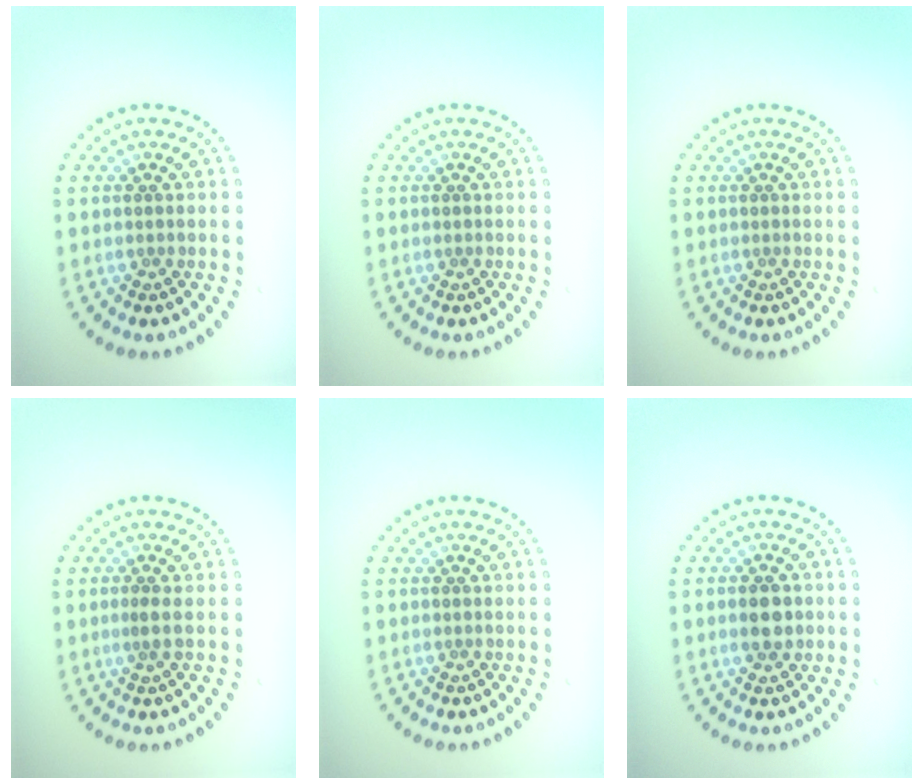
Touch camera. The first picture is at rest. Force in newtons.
{"total": 0.0}
{"total": 0.0}
{"total": 0.8, "press": 0.5, "slide": 0.6}
{"total": 0.0}
{"total": 2.8, "press": 2.8, "slide": 0.1}